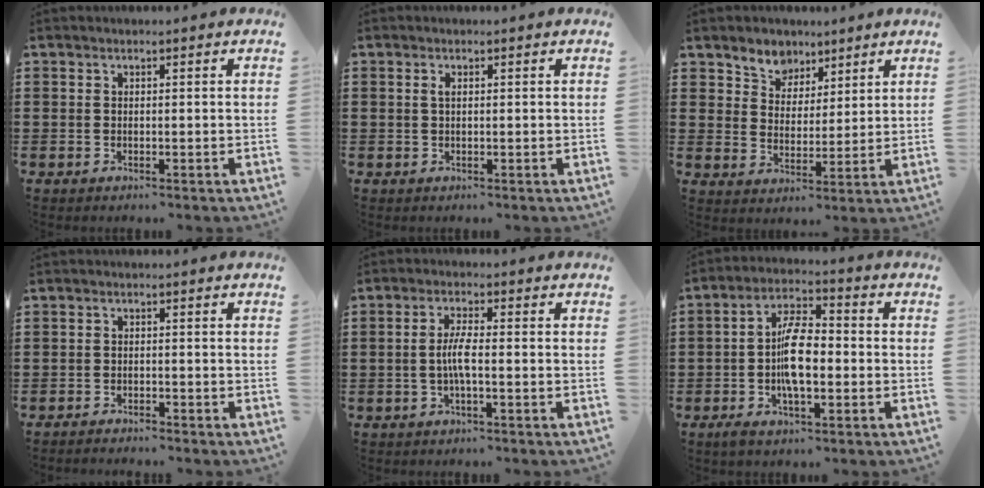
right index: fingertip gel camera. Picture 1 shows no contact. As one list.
[{"total": 0.9, "force": [0.3, 0.3, 0.8], "torque": [-0.017, 0.002, 0.004]}, {"total": 4.7, "force": [3.6, 3.1, -0.3], "torque": [-0.021, -0.005, 0.065]}, {"total": 1.5, "force": [-1.5, 0.1, -0.1], "torque": [-0.003, 0.004, -0.031]}, {"total": 3.8, "force": [-0.8, 0.5, 3.7], "torque": [-0.080, -0.005, -0.020]}, {"total": 8.6, "force": [-1.6, 3.2, 7.8], "torque": [-0.160, 0.000, -0.034]}]